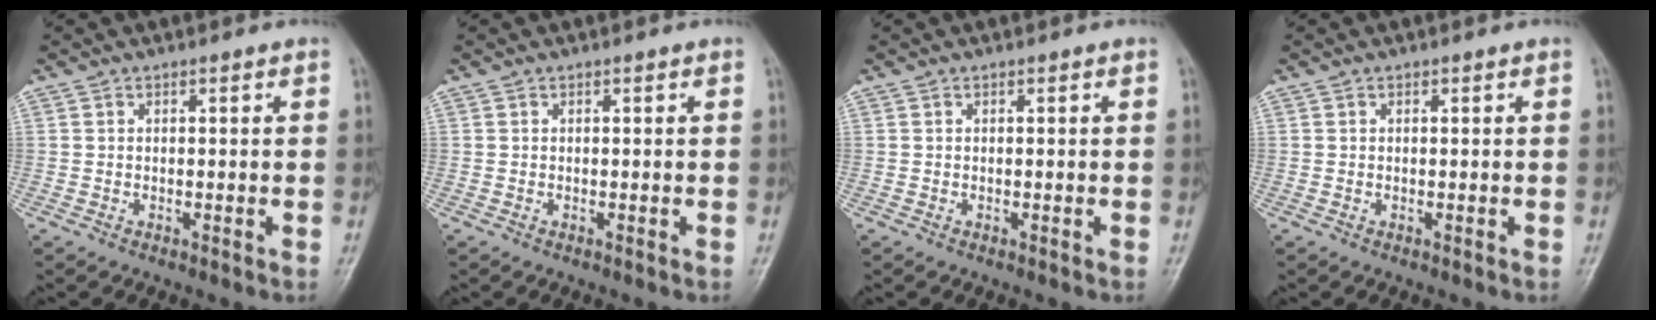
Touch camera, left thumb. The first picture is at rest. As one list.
[{"total": 0.0}, {"total": 0.0}, {"total": 0.0}]